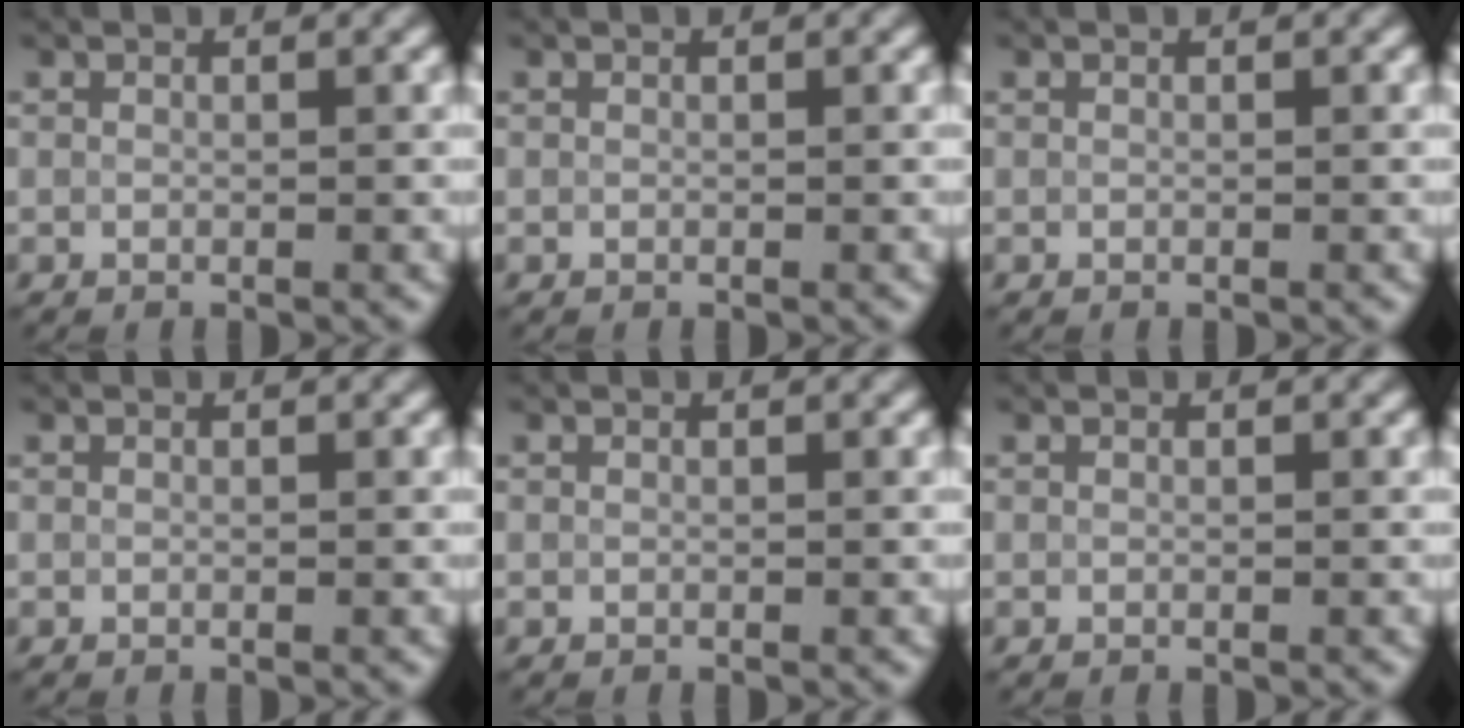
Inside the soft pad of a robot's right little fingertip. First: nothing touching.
{"total": 0.0}
{"total": 0.0}
{"total": 0.0}
{"total": 0.0}
{"total": 0.0}